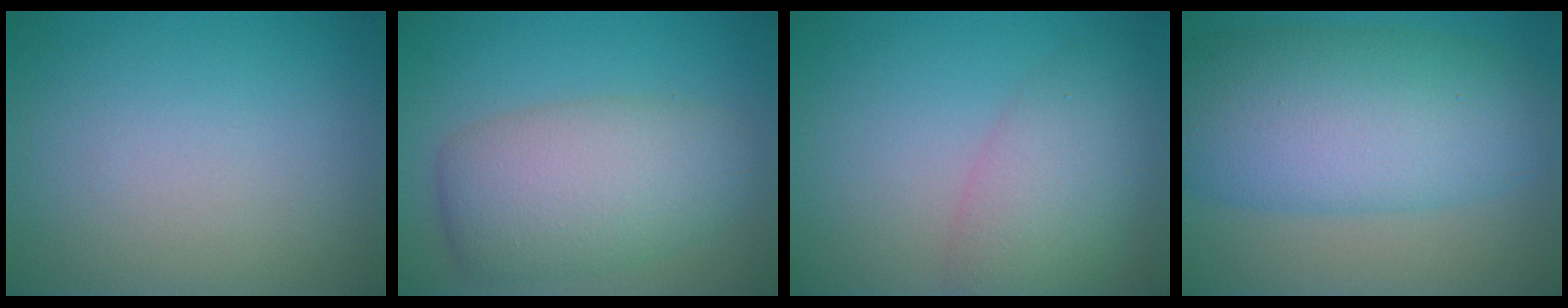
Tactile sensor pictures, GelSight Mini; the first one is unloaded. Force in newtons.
{"total": 7.0, "press": 6.9, "slide": 0.4}
{"total": 5.3, "press": 5.2, "slide": 0.4}
{"total": 10.9, "press": 10.9, "slide": 0.3}